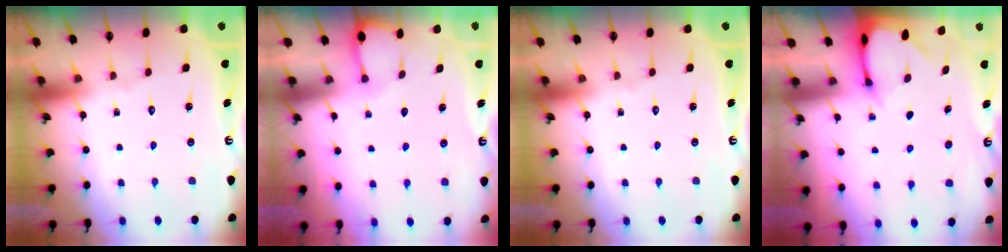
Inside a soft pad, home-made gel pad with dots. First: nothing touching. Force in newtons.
{"total": 2.7, "press": 2.7, "slide": 0.3}
{"total": 0.0}
{"total": 2.0, "press": 2.0, "slide": 0.1}